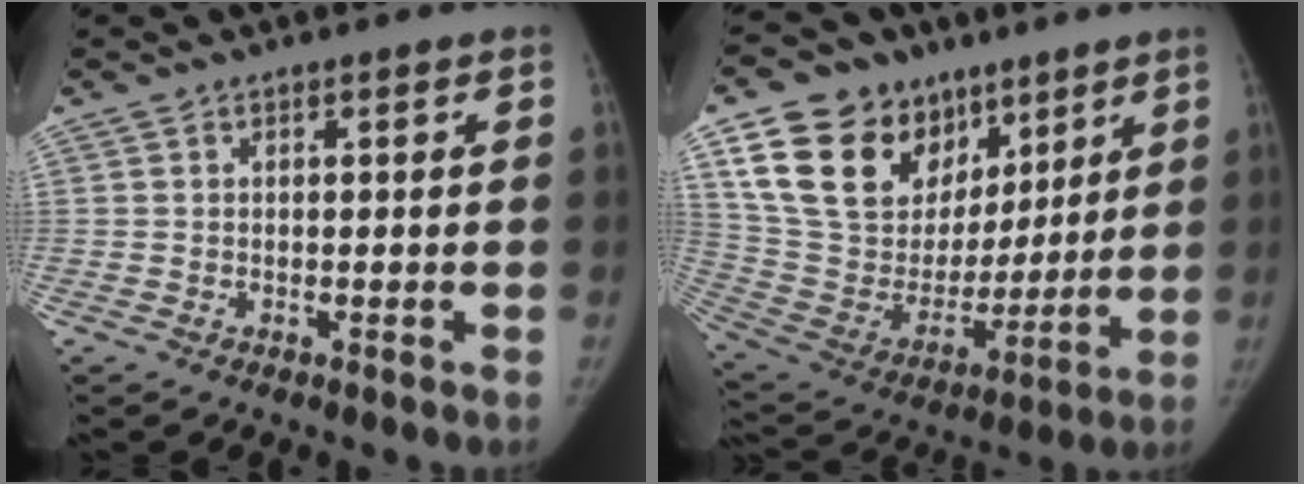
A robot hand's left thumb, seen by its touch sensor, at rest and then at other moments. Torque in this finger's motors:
{"motor_torque": [0.34, 0.63, 1.23, -1.54, 0.12]}